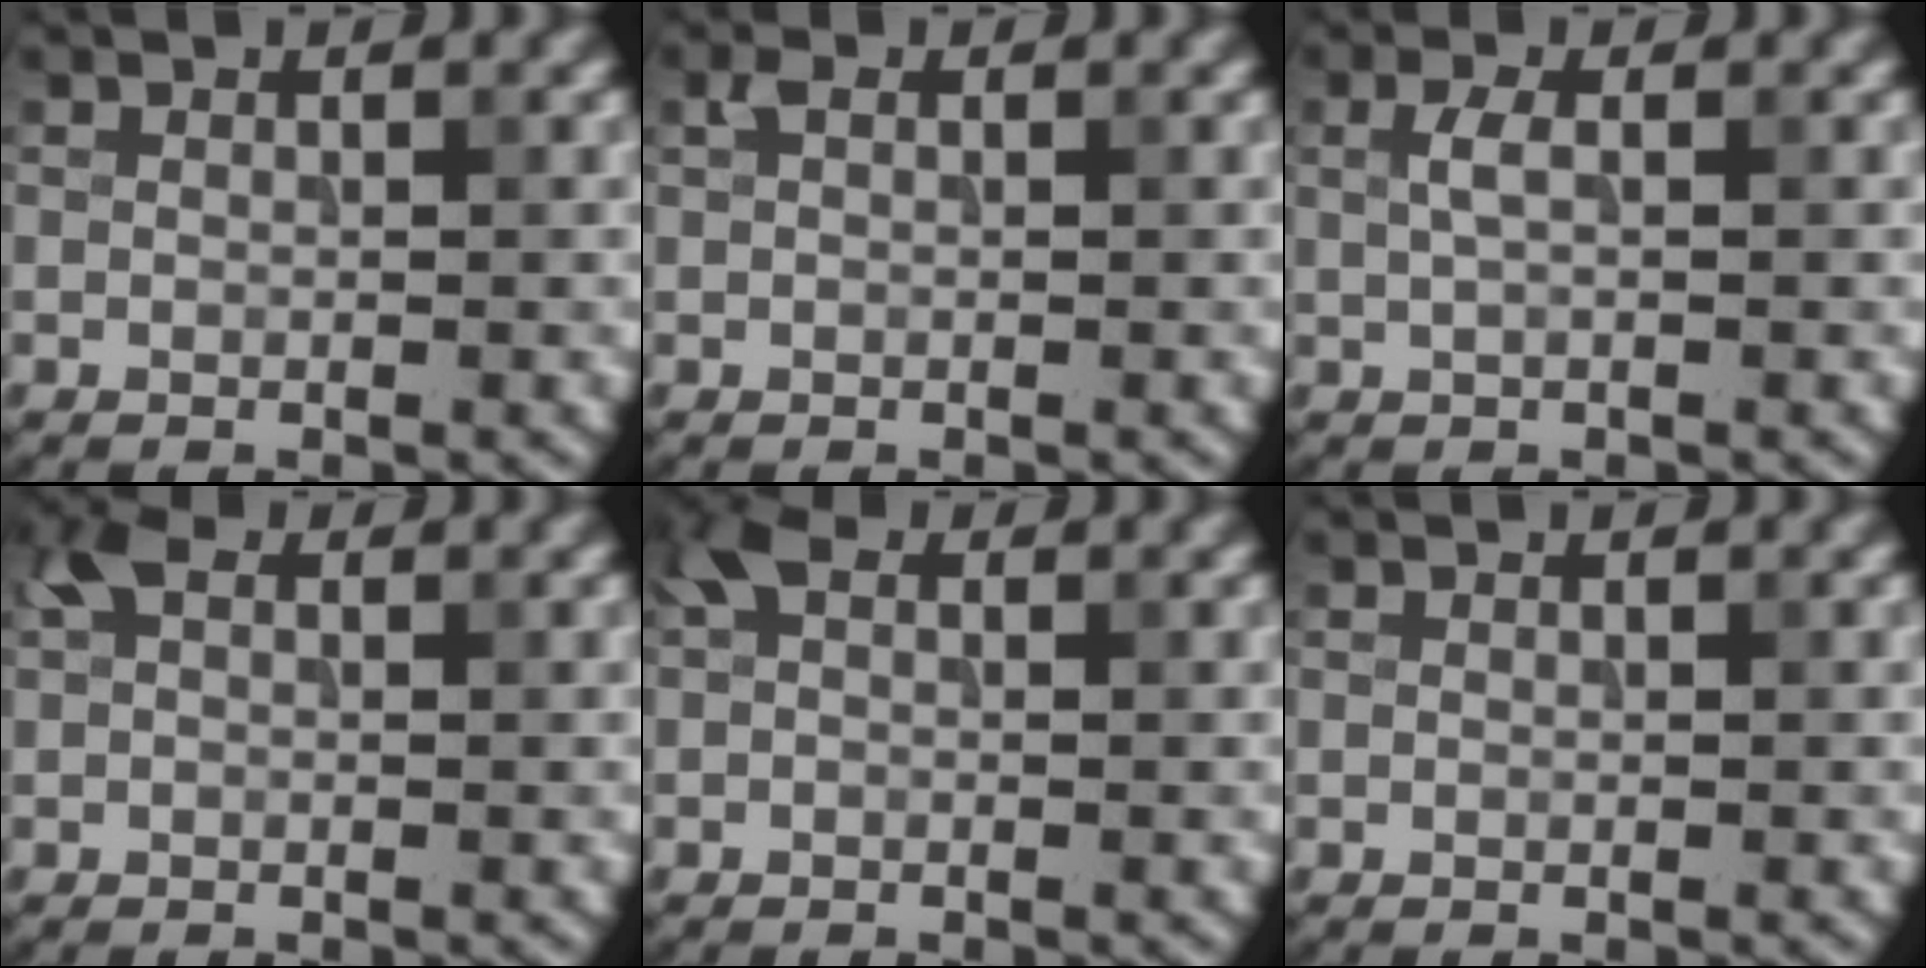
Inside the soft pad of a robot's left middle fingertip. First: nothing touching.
{"total": 1.0, "force": [0.5, 0.6, 0.7], "torque": [-0.013, 0.004, 0.006]}
{"total": 1.6, "force": [0.3, 0.5, 1.4], "torque": [-0.031, 0.004, 0.005]}
{"total": 1.9, "force": [0.6, 1.2, 1.3], "torque": [-0.022, 0.007, 0.003]}
{"total": 1.6, "force": [0.3, 1.1, 1.2], "torque": [-0.020, 0.007, -0.002]}
{"total": 0.0}